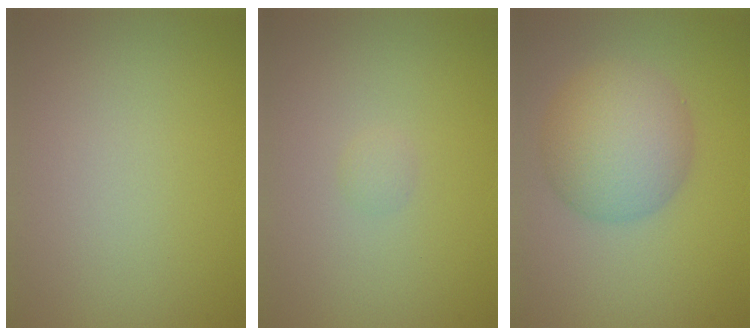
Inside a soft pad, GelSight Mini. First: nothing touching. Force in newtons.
{"total": 0.6, "press": 0.6, "slide": 0.0}
{"total": 6.2, "press": 6.1, "slide": 0.3}